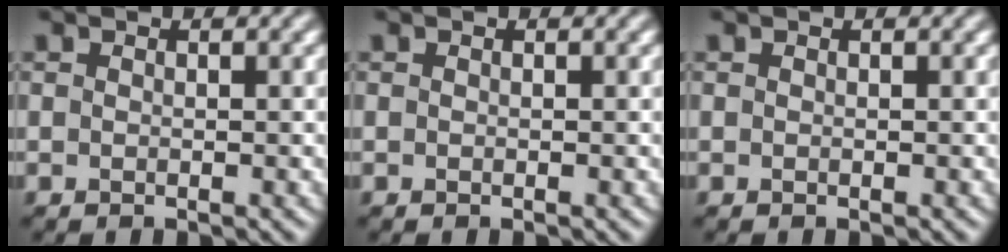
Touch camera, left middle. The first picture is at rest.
{"total": 0.0}
{"total": 0.0}